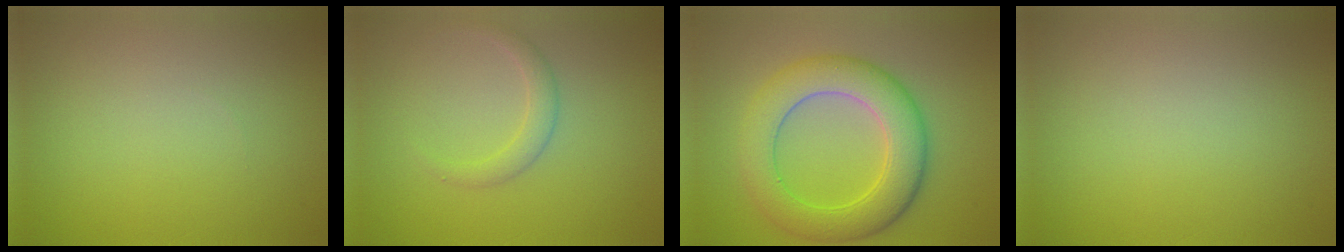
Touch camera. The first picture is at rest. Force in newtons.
{"total": 1.7, "press": 1.7, "slide": 0.1}
{"total": 7.2, "press": 7.2, "slide": 0.2}
{"total": 0.0}